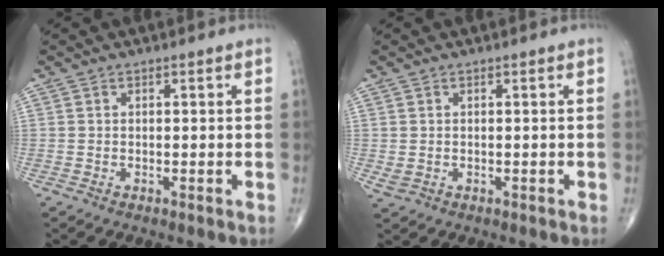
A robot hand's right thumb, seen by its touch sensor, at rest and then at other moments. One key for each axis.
{"total": 1.4, "fx": -0.1, "fy": 1.1, "fz": 0.9, "tx": -0.022, "ty": 0.001, "tz": 0.005}